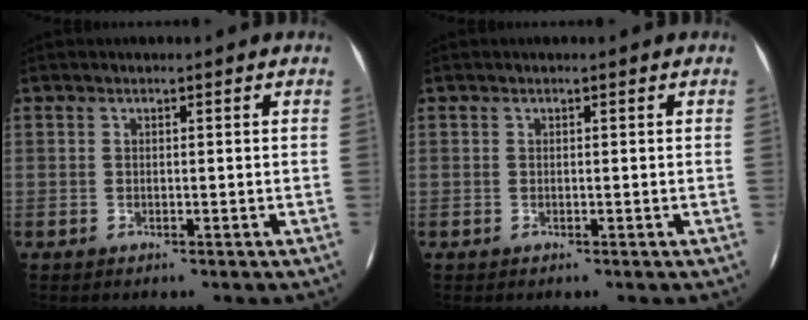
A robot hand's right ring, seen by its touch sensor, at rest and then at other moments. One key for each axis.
{"total": 0.0}